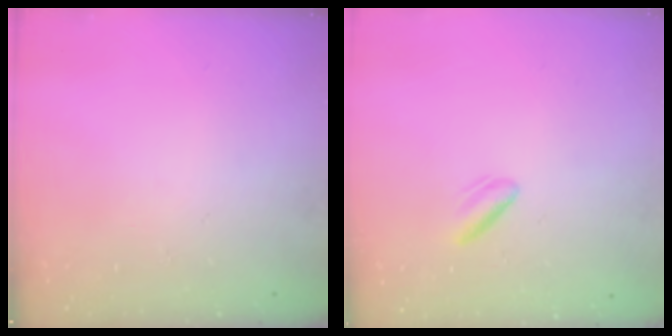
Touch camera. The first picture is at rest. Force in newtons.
{"total": 3.0, "press": 2.7, "slide": 1.3}